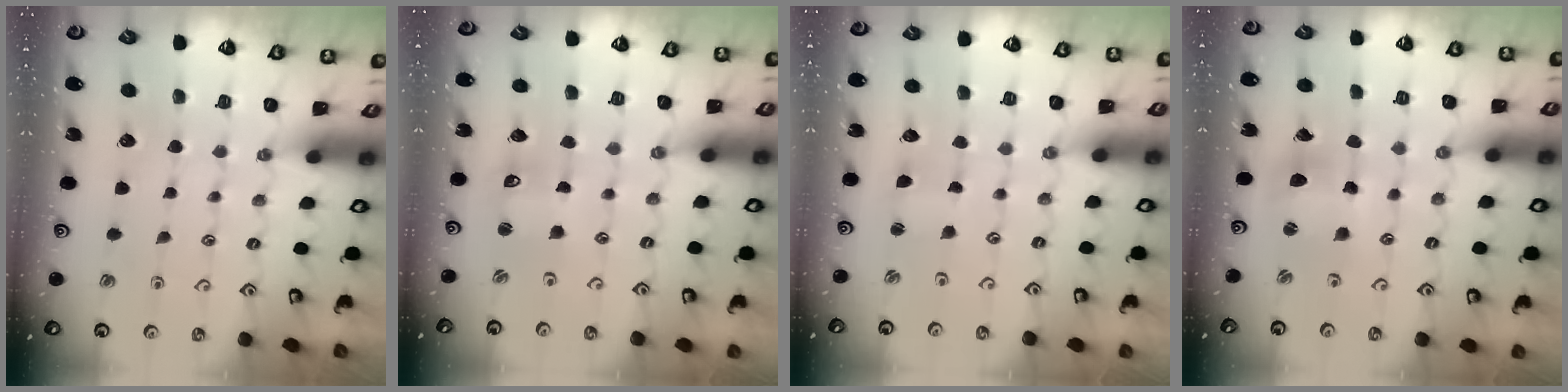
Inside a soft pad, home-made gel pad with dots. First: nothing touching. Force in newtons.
{"total": 2.3, "press": 2.3, "slide": 0.3}
{"total": 1.7, "press": 1.7, "slide": 0.2}
{"total": 8.1, "press": 8.0, "slide": 1.0}